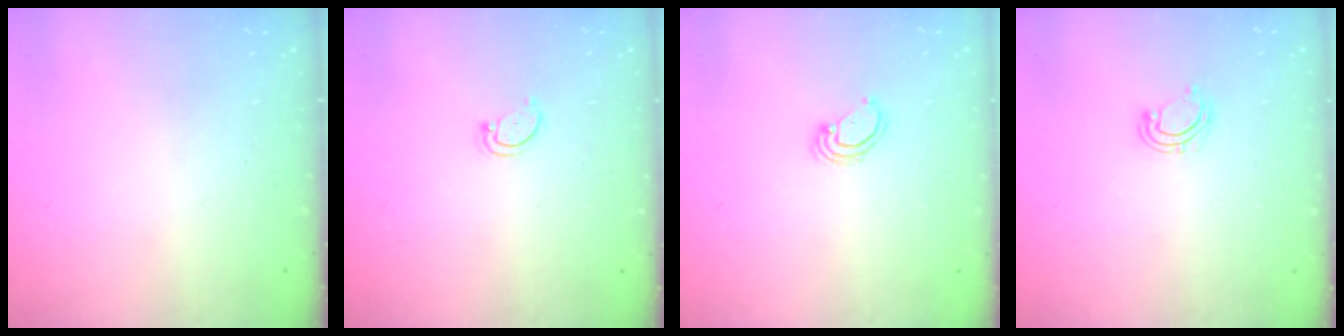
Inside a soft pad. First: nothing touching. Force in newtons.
{"total": 2.8, "press": 2.8, "slide": 0.3}
{"total": 2.6, "press": 2.6, "slide": 0.2}
{"total": 6.0, "press": 5.8, "slide": 1.6}